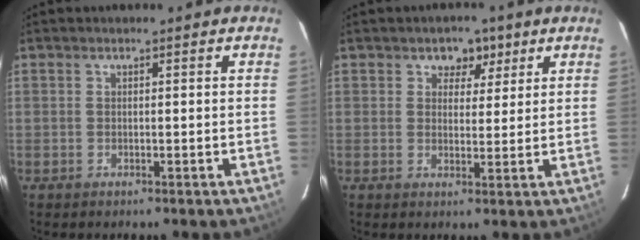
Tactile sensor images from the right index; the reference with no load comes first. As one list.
[{"total": 4.3, "force": [2.3, 3.4, 1.4], "torque": [-0.008, 0.002, 0.032]}]